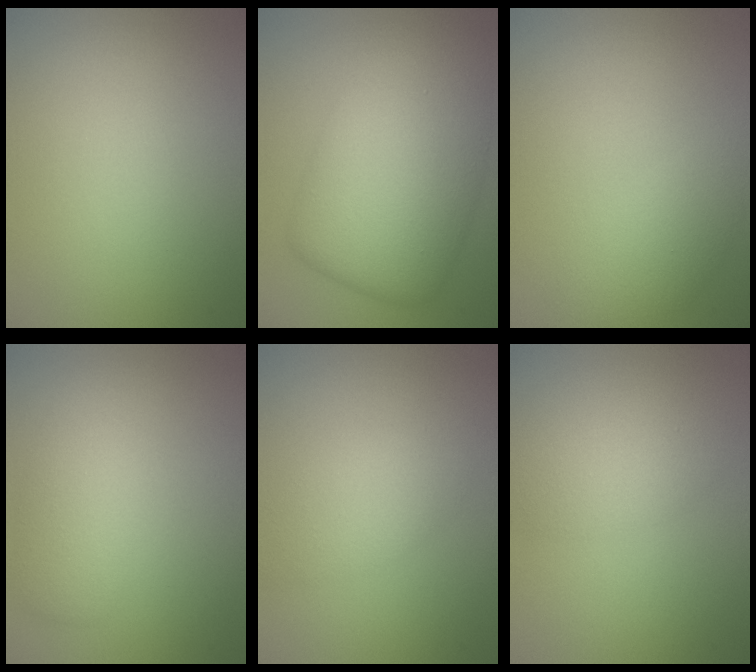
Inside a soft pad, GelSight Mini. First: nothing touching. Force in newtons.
{"total": 11.4, "press": 11.4, "slide": 0.2}
{"total": 2.8, "press": 2.8, "slide": 0.1}
{"total": 3.1, "press": 3.1, "slide": 0.1}
{"total": 2.7, "press": 2.7, "slide": 0.1}
{"total": 2.8, "press": 2.8, "slide": 0.1}